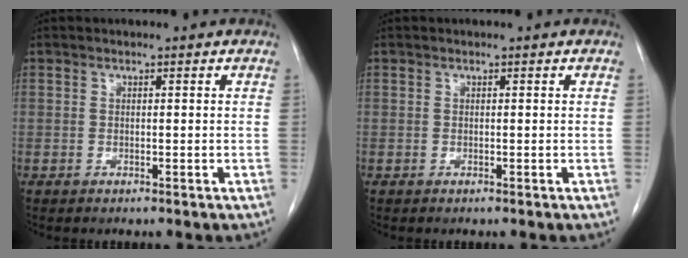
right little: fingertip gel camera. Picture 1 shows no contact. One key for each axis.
{"total": 0.0}